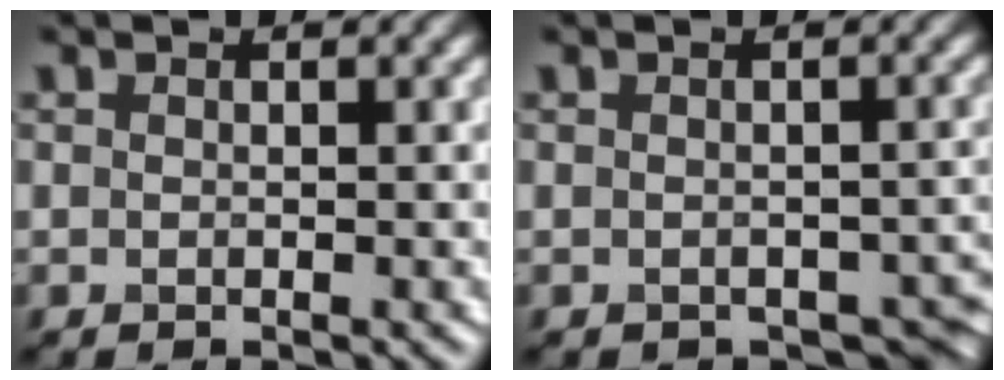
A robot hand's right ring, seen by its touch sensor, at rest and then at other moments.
{"total": 2.9, "force": [-1.6, 1.8, 1.5], "torque": [-0.010, -0.019, -0.014]}